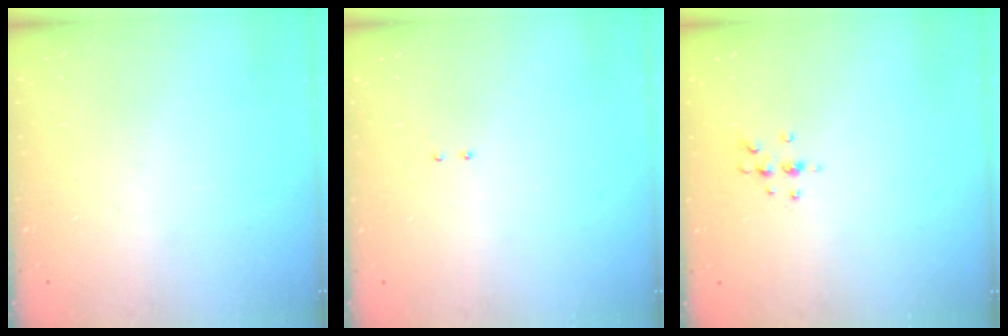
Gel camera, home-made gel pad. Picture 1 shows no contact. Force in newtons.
{"total": 2.1, "press": 2.0, "slide": 0.6}
{"total": 5.2, "press": 5.2, "slide": 0.6}